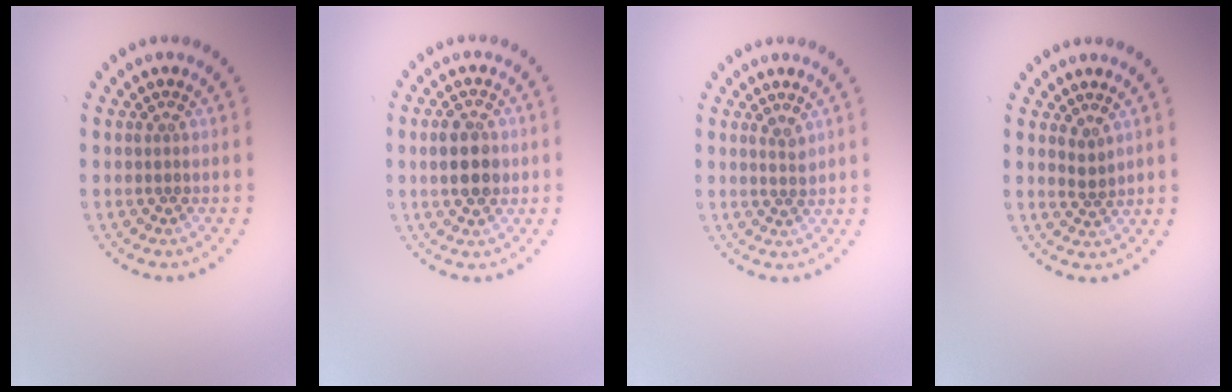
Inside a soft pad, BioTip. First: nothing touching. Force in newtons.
{"total": 3.8, "press": 3.8, "slide": 0.1}
{"total": 1.1, "press": 0.8, "slide": 0.7}
{"total": 1.1, "press": 0.8, "slide": 0.8}